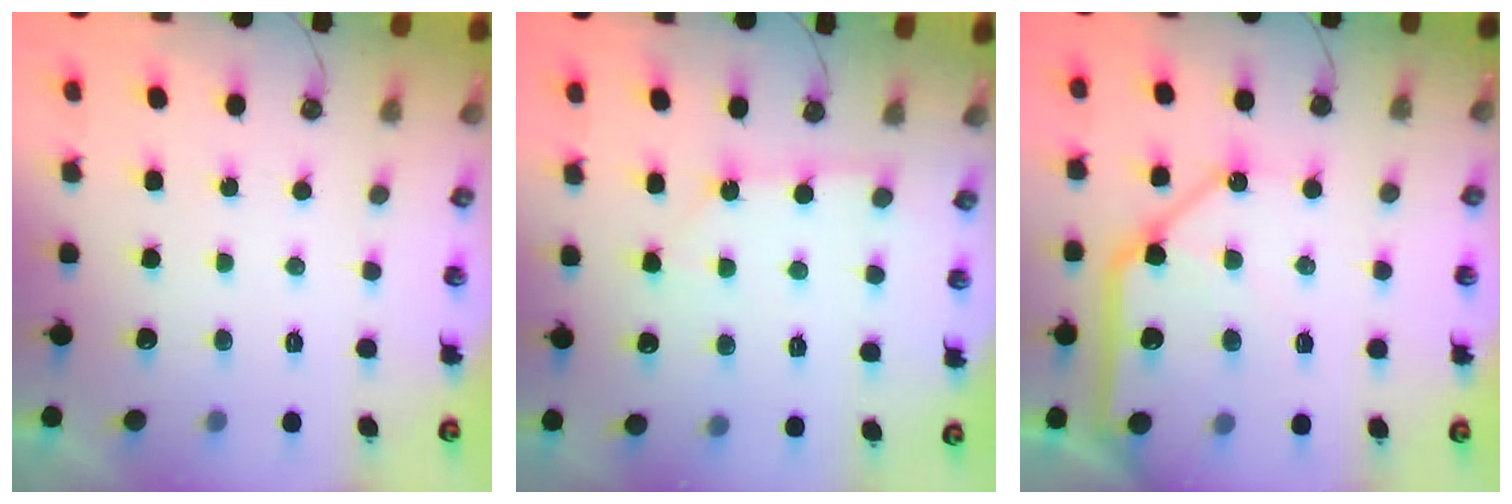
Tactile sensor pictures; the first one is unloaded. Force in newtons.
{"total": 2.4, "press": 2.4, "slide": 0.4}
{"total": 19.9, "press": 19.7, "slide": 2.5}